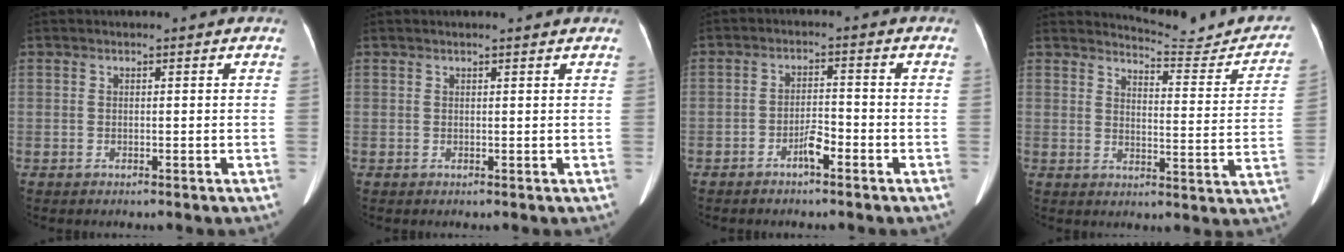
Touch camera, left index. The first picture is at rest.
{"total": 1.3, "force": [1.2, -0.1, 0.5], "torque": [-0.013, 0.010, 0.016]}
{"total": 3.3, "force": [-2.2, 0.8, 2.3], "torque": [-0.042, 0.005, -0.040]}
{"total": 11.6, "force": [11.5, 1.5, 1.3], "torque": [-0.002, -0.047, 0.130]}